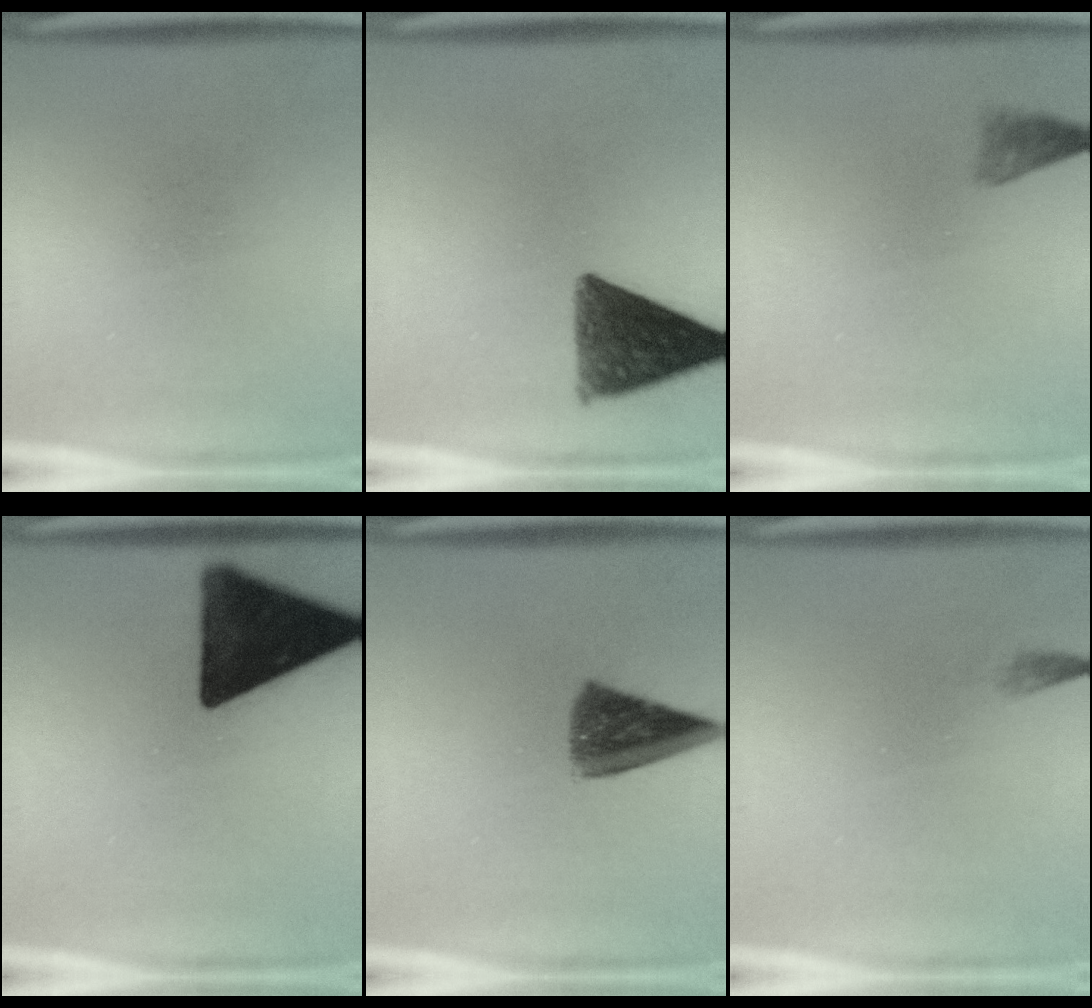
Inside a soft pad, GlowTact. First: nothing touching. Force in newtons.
{"total": 10.4}
{"total": 1.9}
{"total": 17.1}
{"total": 8.8}
{"total": 0.7}